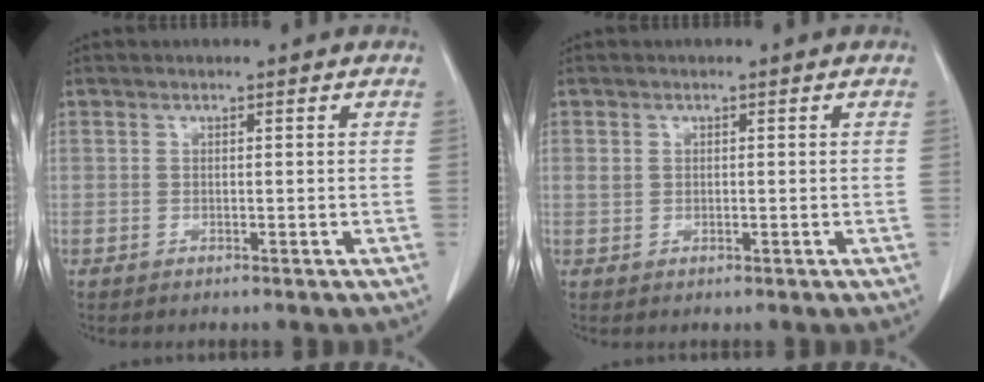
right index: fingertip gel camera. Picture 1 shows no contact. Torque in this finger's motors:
{"motor_torque": [0.12, -0.04, 0.00, 0.00]}